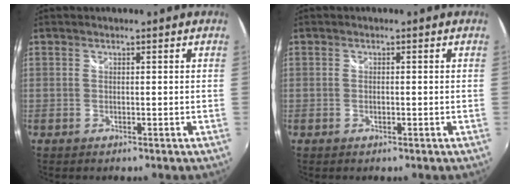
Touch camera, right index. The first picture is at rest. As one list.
[{"total": 0.7, "force": [-0.3, 0.3, 0.5], "torque": [-0.011, 0.000, -0.006]}]